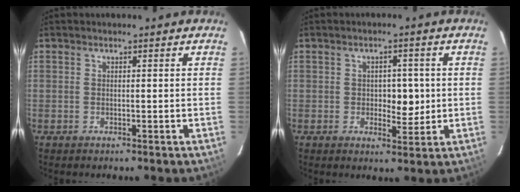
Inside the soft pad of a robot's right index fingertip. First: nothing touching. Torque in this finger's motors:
{"motor_torque": [0.09, 0.25, 0.02, 0.01]}